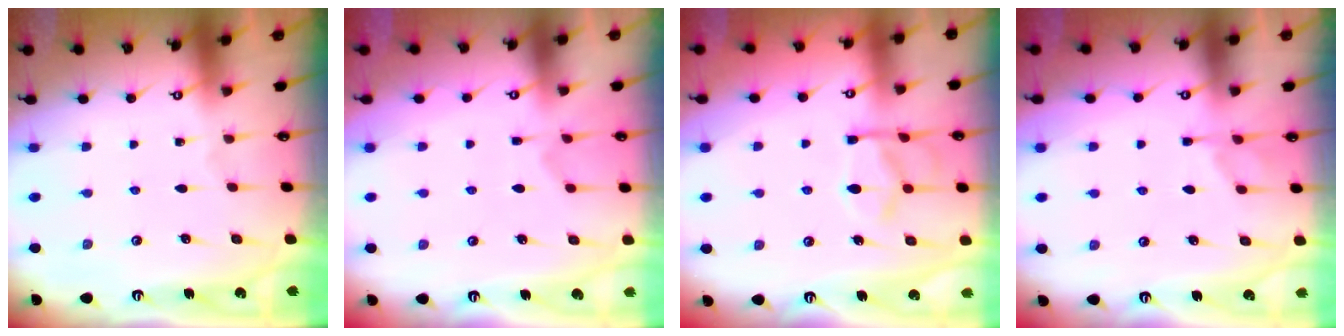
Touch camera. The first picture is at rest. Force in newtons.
{"total": 2.9, "press": 2.7, "slide": 1.2}
{"total": 6.9, "press": 6.7, "slide": 1.7}
{"total": 0.9, "press": 0.1, "slide": 0.9}